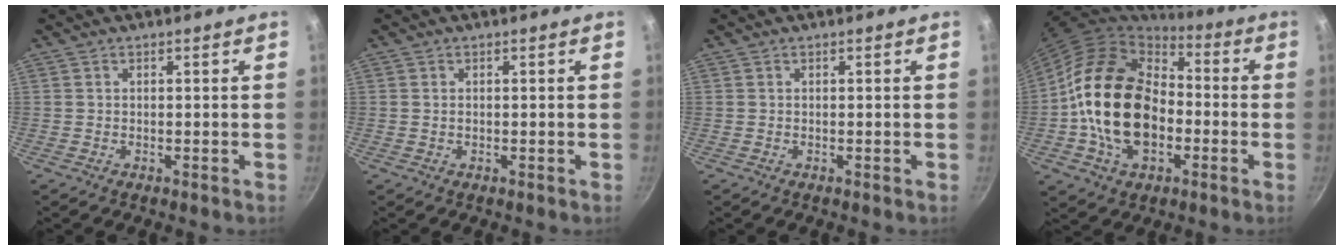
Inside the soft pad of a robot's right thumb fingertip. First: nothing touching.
{"total": 0.6, "force": [0.0, 0.5, 0.4], "torque": [-0.005, 0.002, 0.001]}
{"total": 0.0}
{"total": 21.5, "force": [-2.8, 15.0, 15.2], "torque": [-0.248, 0.038, -0.053]}